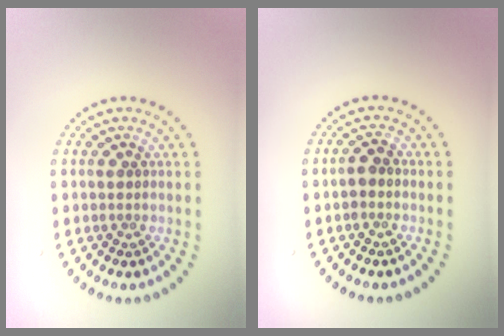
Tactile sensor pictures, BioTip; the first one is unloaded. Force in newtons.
{"total": 1.1, "press": 1.0, "slide": 0.4}